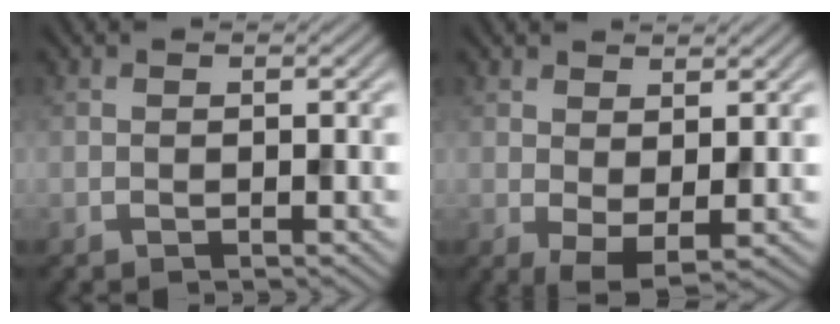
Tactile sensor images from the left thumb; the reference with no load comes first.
{"total": 3.1, "force": [1.0, 1.3, 2.6], "torque": [-0.054, -0.005, 0.022]}